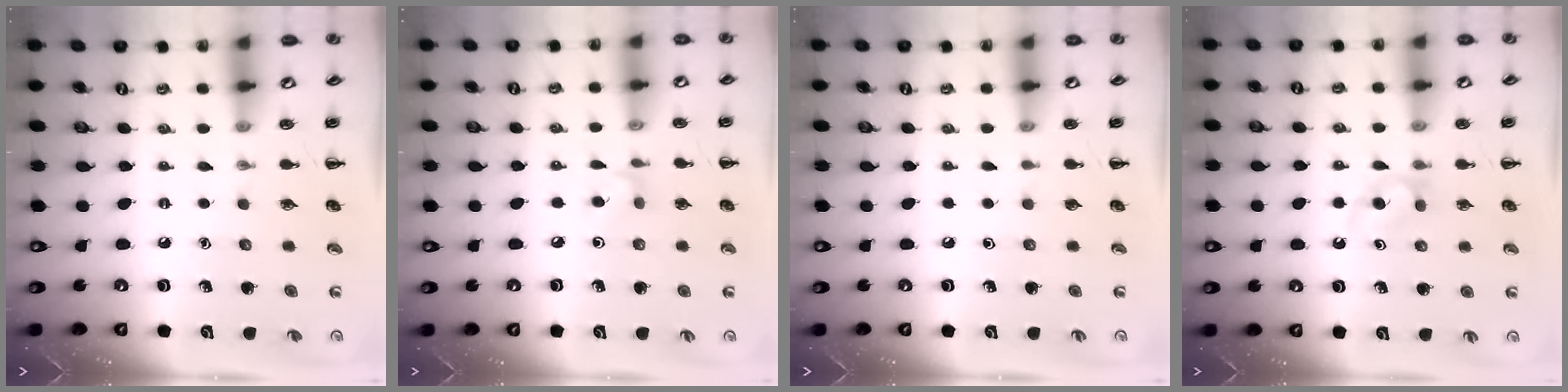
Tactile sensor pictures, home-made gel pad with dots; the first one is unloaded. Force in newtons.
{"total": 4.4, "press": 4.1, "slide": 1.5}
{"total": 0.0}
{"total": 3.7, "press": 3.5, "slide": 1.1}